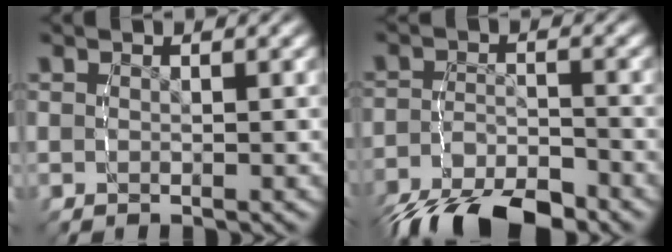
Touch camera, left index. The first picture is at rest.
{"total": 6.8, "force": [-5.8, 1.8, 3.2], "torque": [-0.048, -0.008, -0.094]}